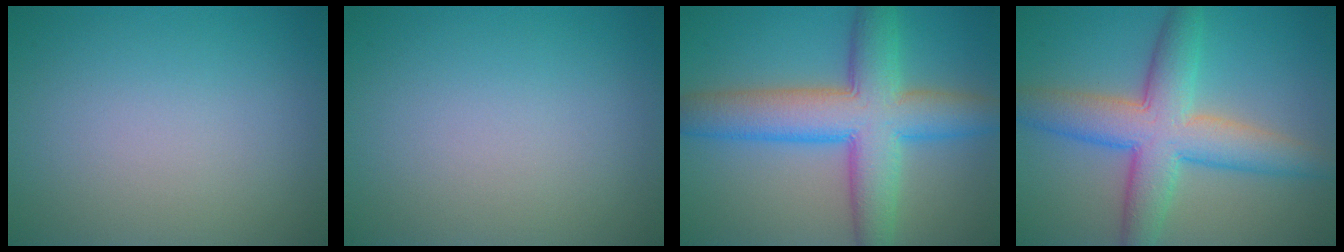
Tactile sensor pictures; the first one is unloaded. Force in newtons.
{"total": 0.0}
{"total": 9.3, "press": 9.3, "slide": 0.2}
{"total": 8.0, "press": 8.0, "slide": 0.3}